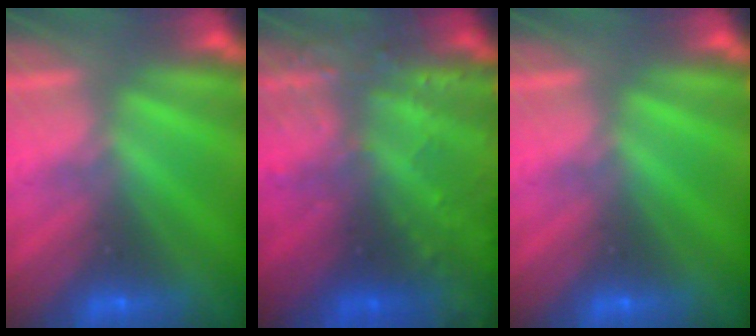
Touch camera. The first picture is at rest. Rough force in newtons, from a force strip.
{"total": 8.9}
{"total": 0.0}